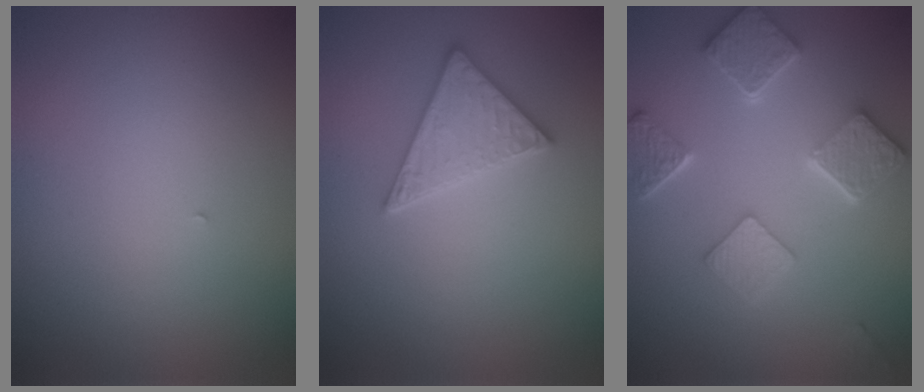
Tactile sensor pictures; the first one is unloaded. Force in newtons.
{"total": 3.1, "press": 3.0, "slide": 0.4}
{"total": 5.1, "press": 4.6, "slide": 2.0}